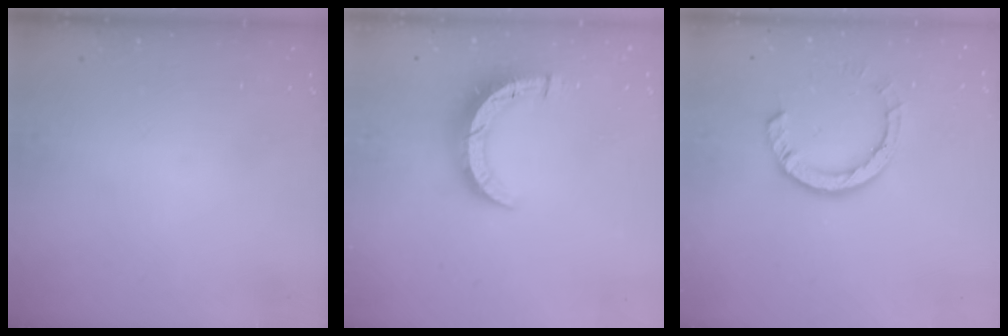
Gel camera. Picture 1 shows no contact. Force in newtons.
{"total": 8.8, "press": 8.7, "slide": 0.9}
{"total": 9.0, "press": 8.9, "slide": 1.2}